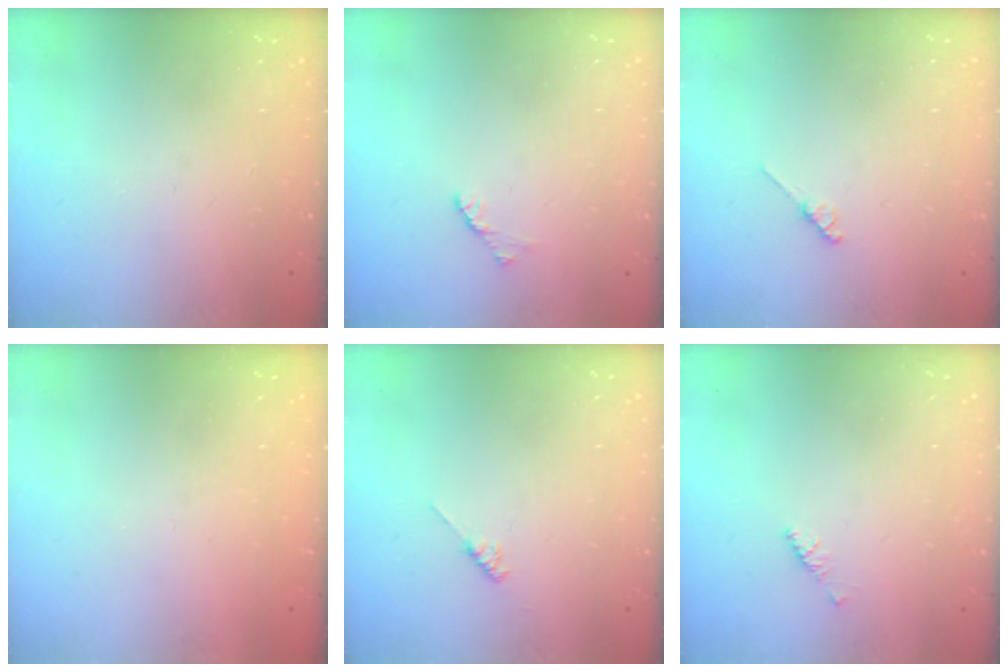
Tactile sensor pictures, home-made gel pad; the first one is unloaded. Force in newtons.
{"total": 1.7, "press": 1.6, "slide": 0.4}
{"total": 2.0, "press": 1.9, "slide": 0.3}
{"total": 1.3, "press": 1.3, "slide": 0.2}
{"total": 1.8, "press": 1.7, "slide": 0.3}
{"total": 2.1, "press": 2.0, "slide": 0.6}